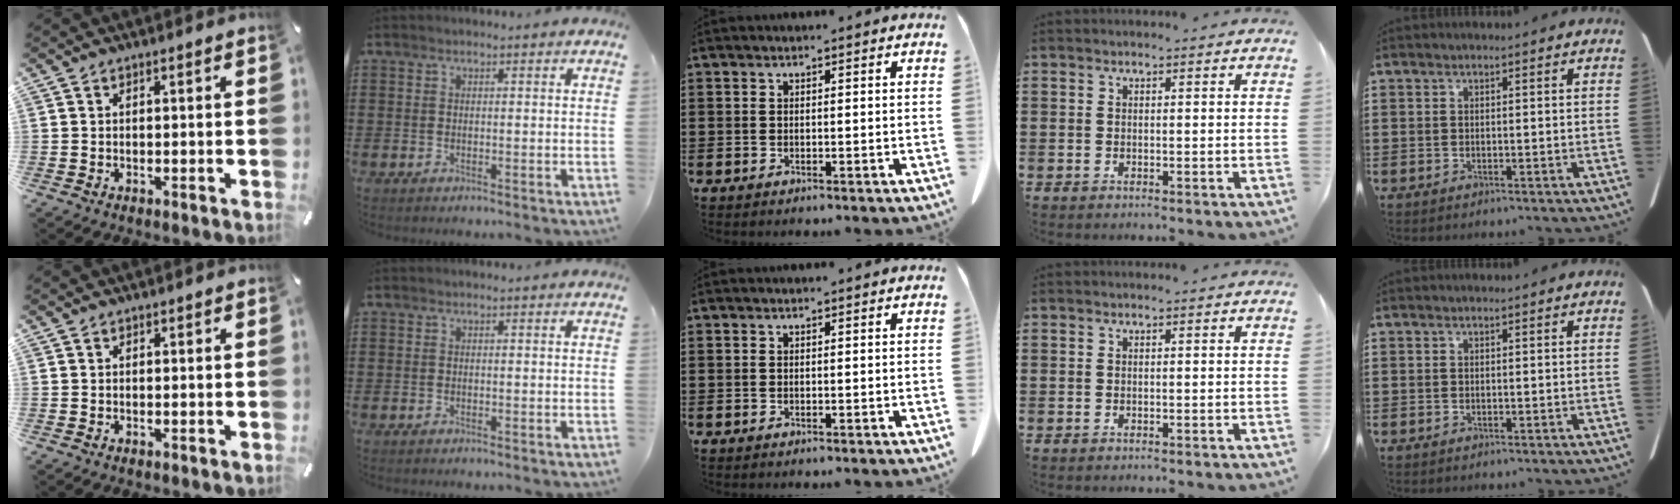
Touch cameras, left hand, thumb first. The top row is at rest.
{}